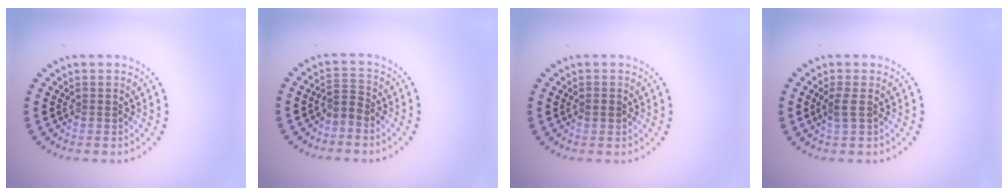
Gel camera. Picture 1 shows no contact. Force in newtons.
{"total": 1.7, "press": 1.3, "slide": 1.2}
{"total": 0.8, "press": 0.8, "slide": 0.1}
{"total": 1.5, "press": 1.2, "slide": 0.8}